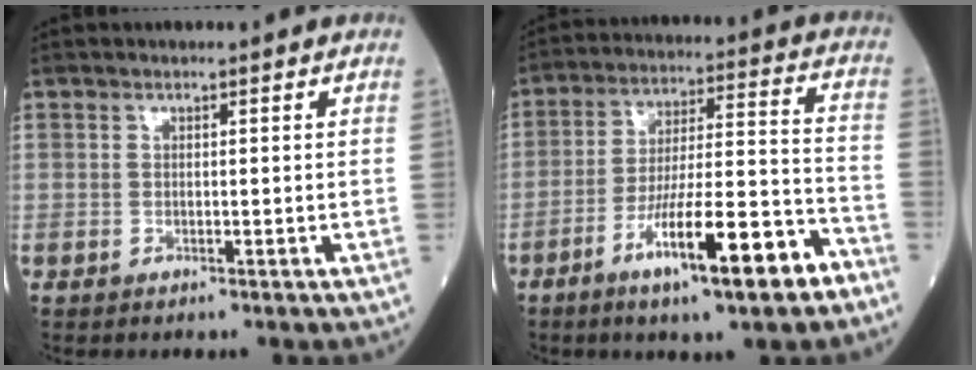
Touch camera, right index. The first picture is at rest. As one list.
[{"total": 15.4, "force": [-8.5, 1.7, 12.7], "torque": [-0.214, 0.000, -0.134]}]